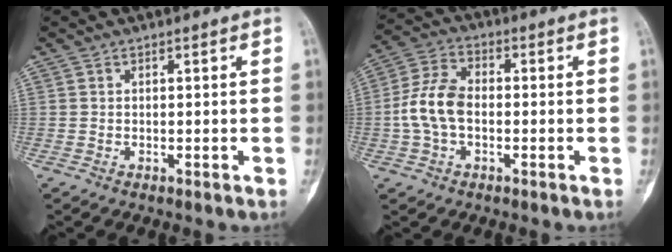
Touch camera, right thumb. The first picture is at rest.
{"total": 9.1, "force": [-1.1, 5.7, 7.0], "torque": [-0.145, 0.027, -0.028]}